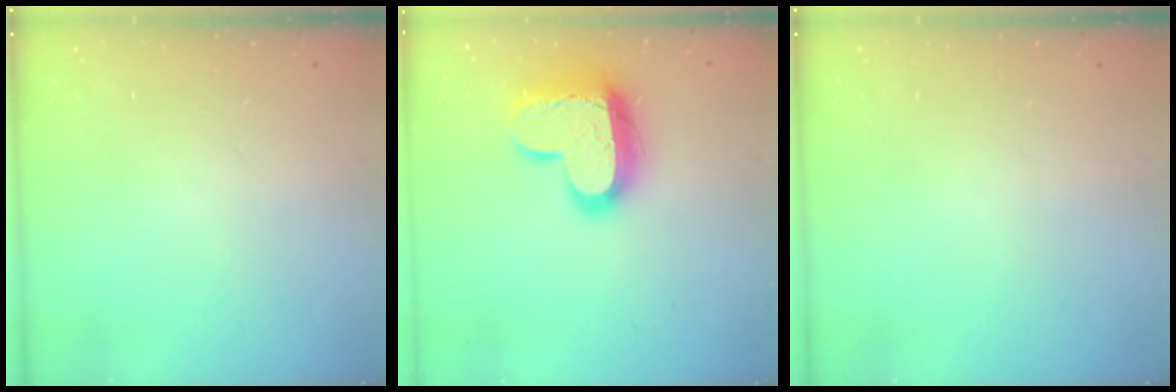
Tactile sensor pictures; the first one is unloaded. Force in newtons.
{"total": 17.1, "press": 17.0, "slide": 1.6}
{"total": 0.0}